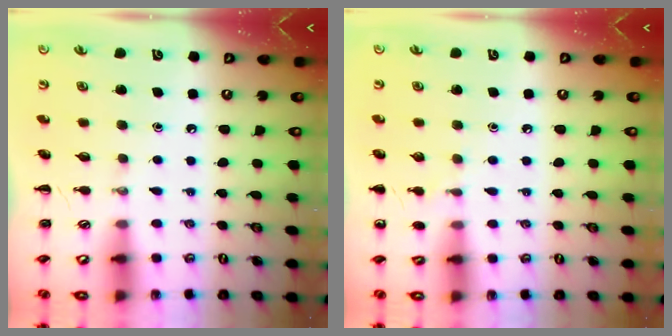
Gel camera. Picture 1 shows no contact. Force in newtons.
{"total": 4.5, "press": 4.2, "slide": 1.6}